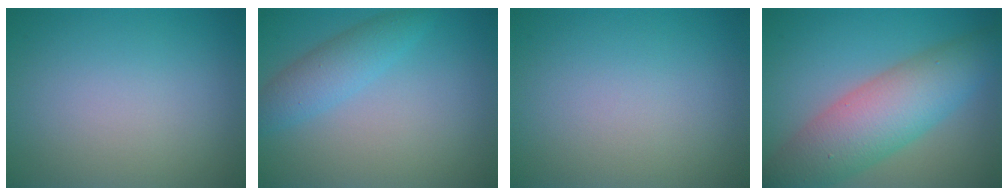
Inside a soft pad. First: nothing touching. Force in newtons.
{"total": 3.1, "press": 3.1, "slide": 0.2}
{"total": 0.0}
{"total": 8.2, "press": 8.2, "slide": 0.1}